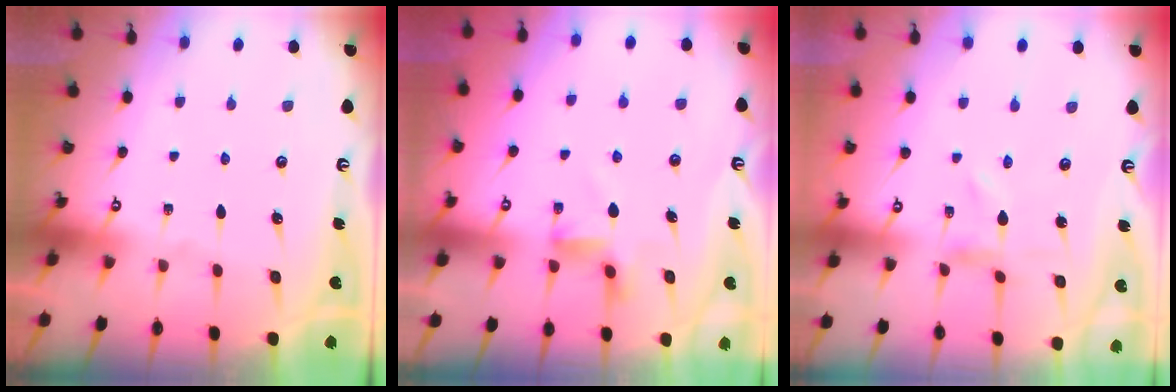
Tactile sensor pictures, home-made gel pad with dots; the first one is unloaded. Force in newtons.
{"total": 4.7, "press": 4.6, "slide": 0.6}
{"total": 0.0}